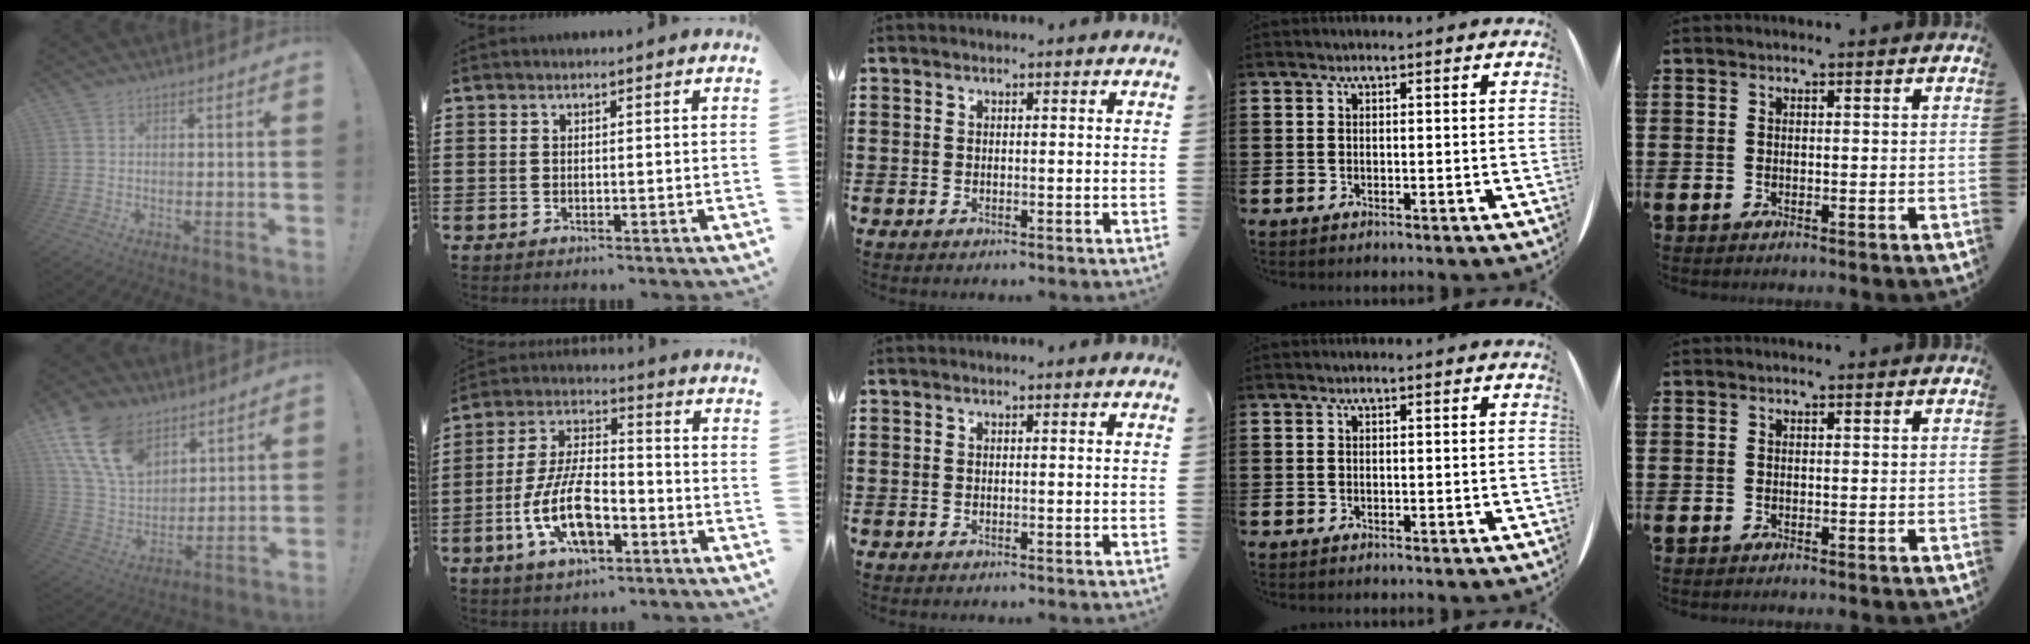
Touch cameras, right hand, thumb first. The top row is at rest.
{"thumb": {"total": 16.8, "force": [9.3, 10.8, 9.0], "torque": [-0.183, -0.037, 0.181]}, "index": {"total": 11.5, "force": [-4.5, 5.0, 9.3], "torque": [-0.212, -0.001, -0.087]}}